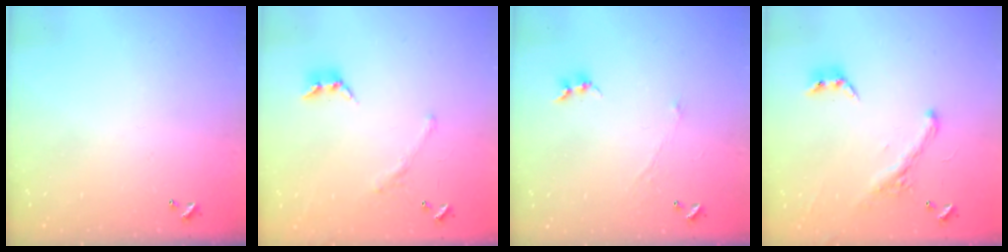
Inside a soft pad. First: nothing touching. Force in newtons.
{"total": 1.6, "press": 1.1, "slide": 1.1}
{"total": 0.0}
{"total": 2.6, "press": 2.3, "slide": 1.3}